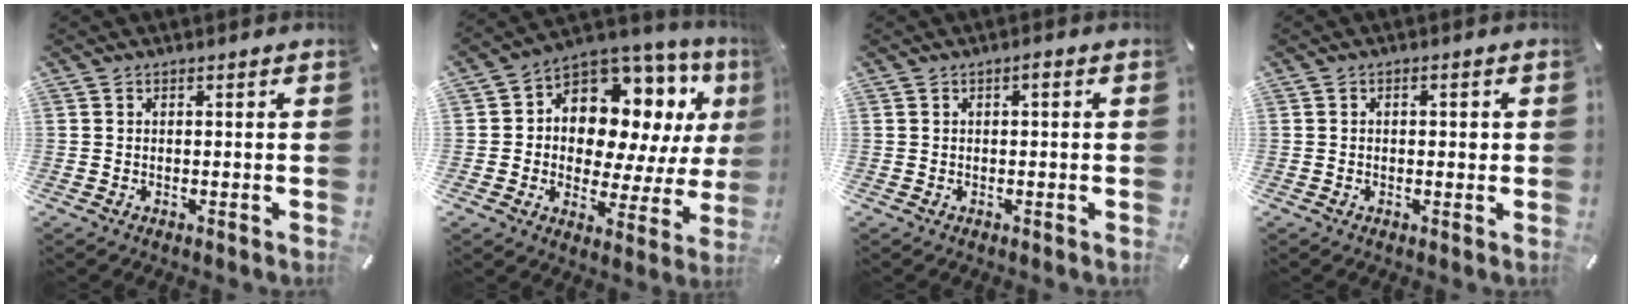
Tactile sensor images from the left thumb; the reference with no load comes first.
{"total": 12.5, "force": [5.6, 9.0, 6.5], "torque": [-0.107, -0.054, 0.106]}
{"total": 0.8, "force": [0.0, 0.2, 0.8], "torque": [-0.016, 0.002, -0.001]}
{"total": 1.4, "force": [-0.1, 0.8, 1.2], "torque": [-0.022, 0.004, -0.004]}